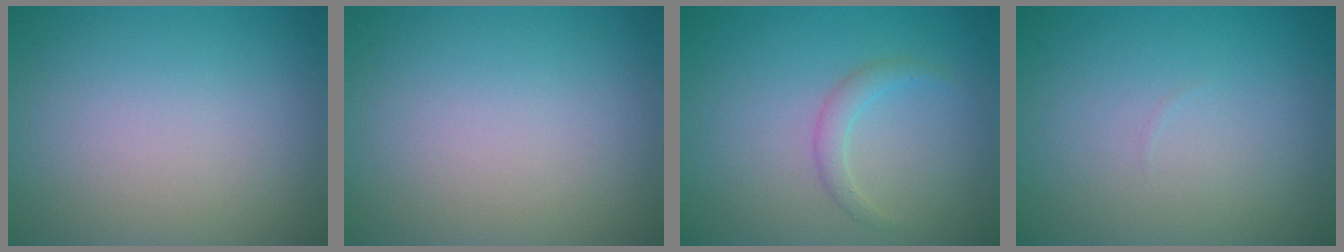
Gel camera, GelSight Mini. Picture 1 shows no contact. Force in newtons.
{"total": 0.0}
{"total": 1.5, "press": 1.5, "slide": 0.1}
{"total": 0.0}